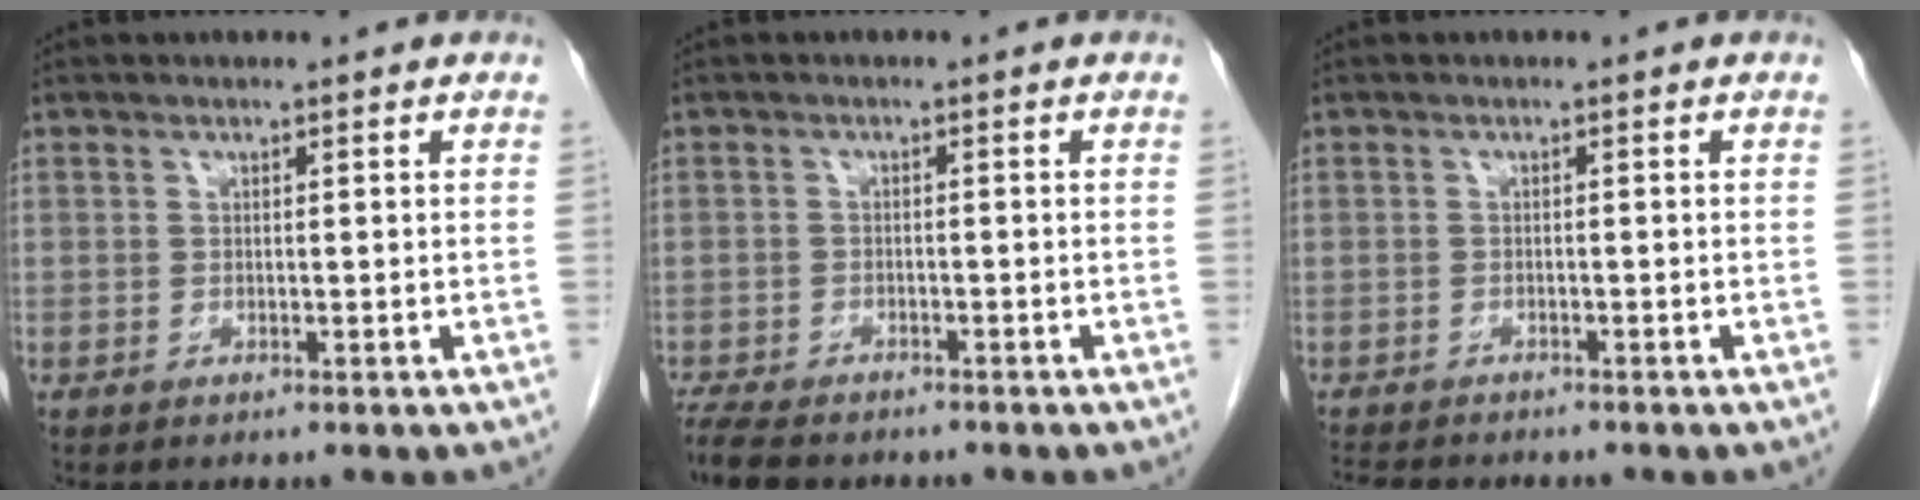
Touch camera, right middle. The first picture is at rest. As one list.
[{"total": 7.6, "force": [-6.4, 2.2, 3.3], "torque": [-0.061, -0.016, -0.102]}, {"total": 5.4, "force": [-4.9, 1.1, 1.8], "torque": [-0.030, -0.012, -0.076]}]